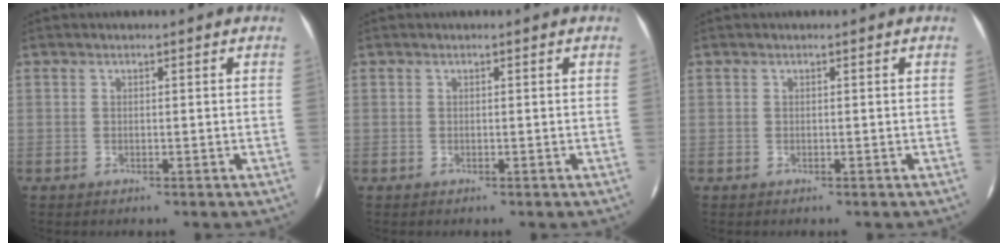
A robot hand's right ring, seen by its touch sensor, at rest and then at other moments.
{"total": 0.0}
{"total": 0.0}